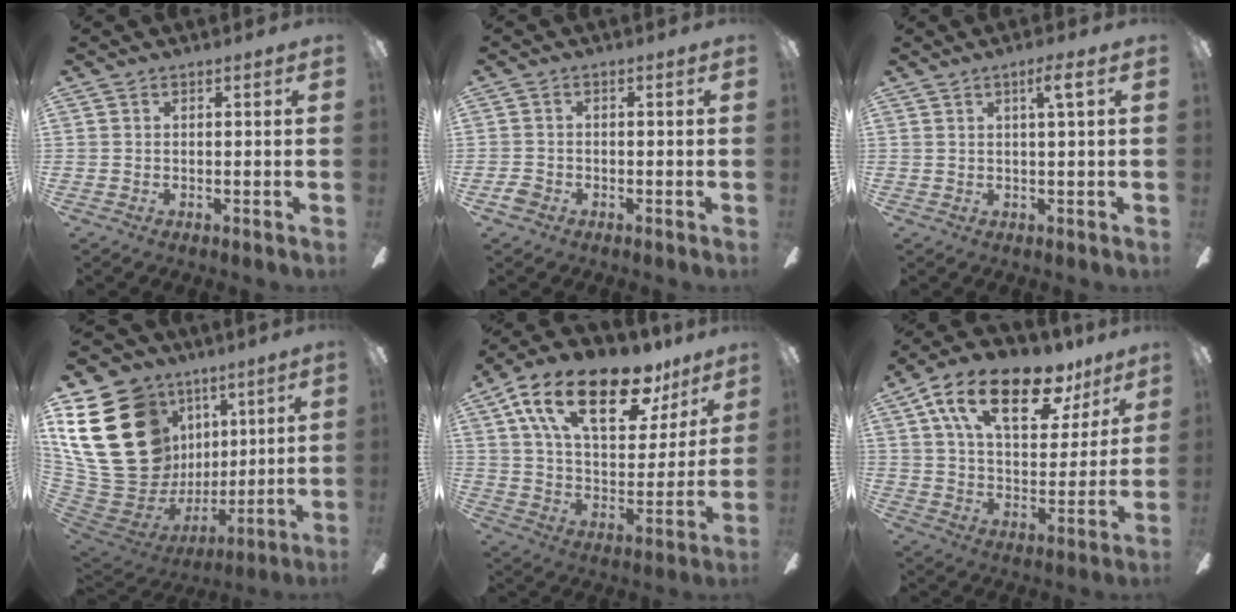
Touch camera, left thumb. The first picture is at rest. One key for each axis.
{"total": 2.2, "fx": -1.2, "fy": 1.6, "fz": 0.9, "tx": -0.020, "ty": 0.005, "tz": -0.025}
{"total": 3.0, "fx": 1.5, "fy": 0.2, "fz": 2.6, "tx": -0.047, "ty": -0.002, "tz": 0.021}
{"total": 29.3, "fx": 9.1, "fy": 22.4, "fz": 16.6, "tx": -0.353, "ty": -0.065, "tz": 0.216}
{"total": 23.6, "fx": 14.3, "fy": 10.9, "fz": 15.3, "tx": -0.259, "ty": -0.066, "tz": 0.244}
{"total": 21.1, "fx": 12.6, "fy": 10.2, "fz": 13.6, "tx": -0.226, "ty": -0.054, "tz": 0.215}